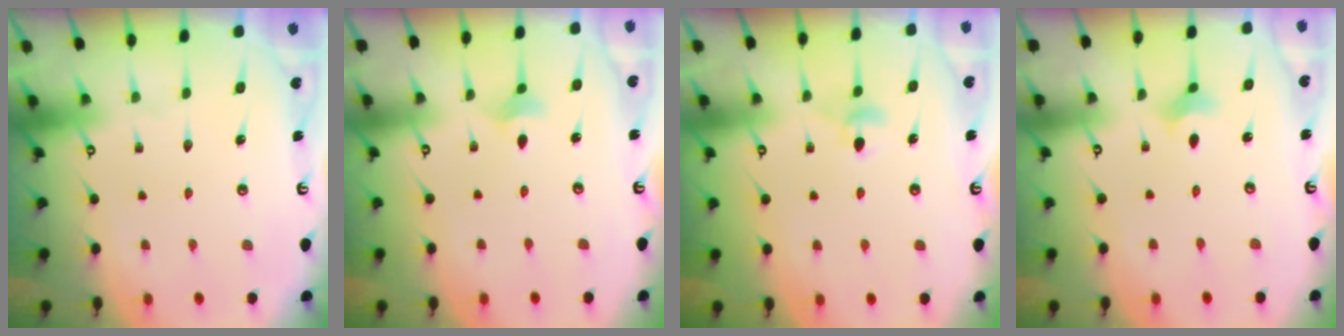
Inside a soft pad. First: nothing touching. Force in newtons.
{"total": 3.4, "press": 3.3, "slide": 0.8}
{"total": 4.0, "press": 3.9, "slide": 0.6}
{"total": 2.7, "press": 2.6, "slide": 0.7}